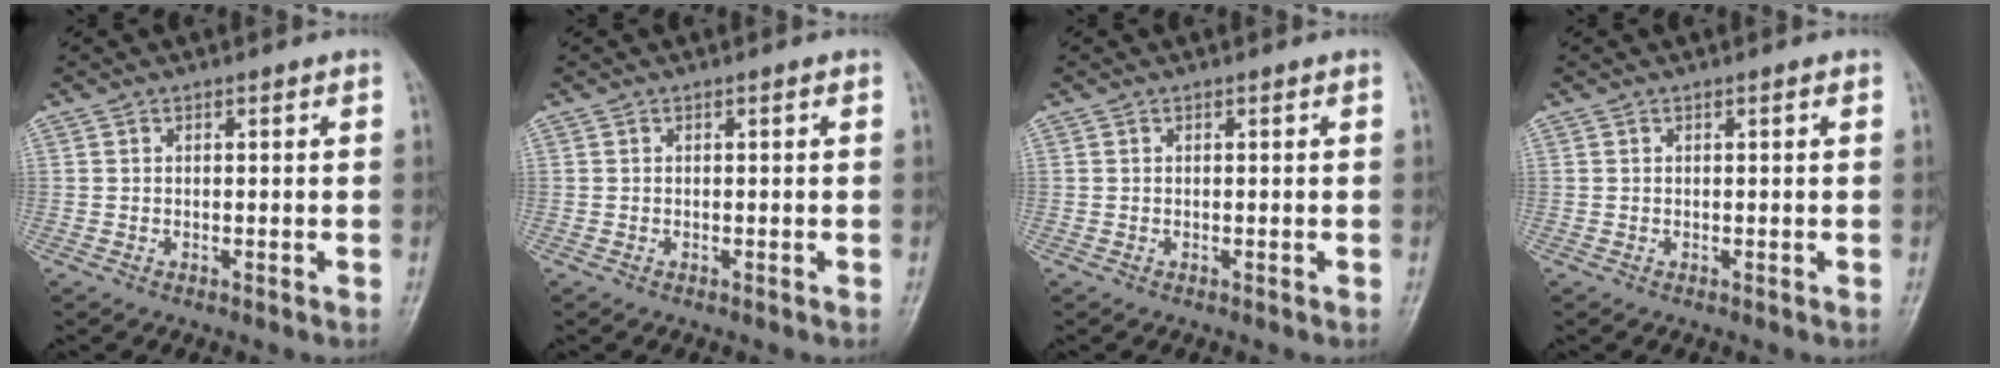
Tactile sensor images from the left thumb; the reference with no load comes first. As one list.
[{"total": 0.0}, {"total": 0.0}, {"total": 0.0}]